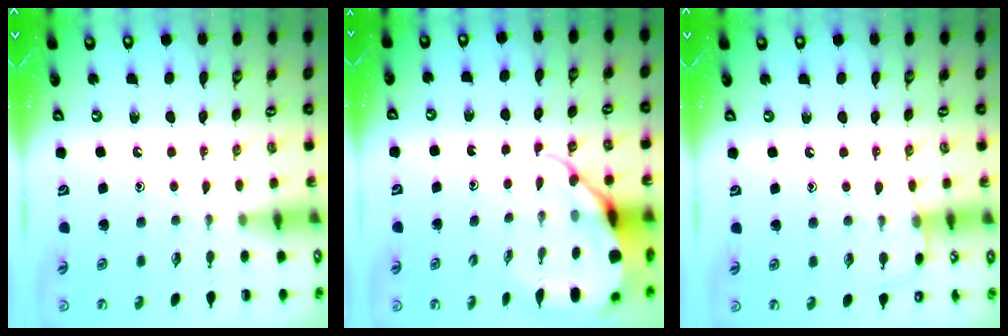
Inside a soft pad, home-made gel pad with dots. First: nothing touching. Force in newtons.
{"total": 9.7, "press": 9.6, "slide": 0.9}
{"total": 6.0, "press": 5.9, "slide": 0.7}